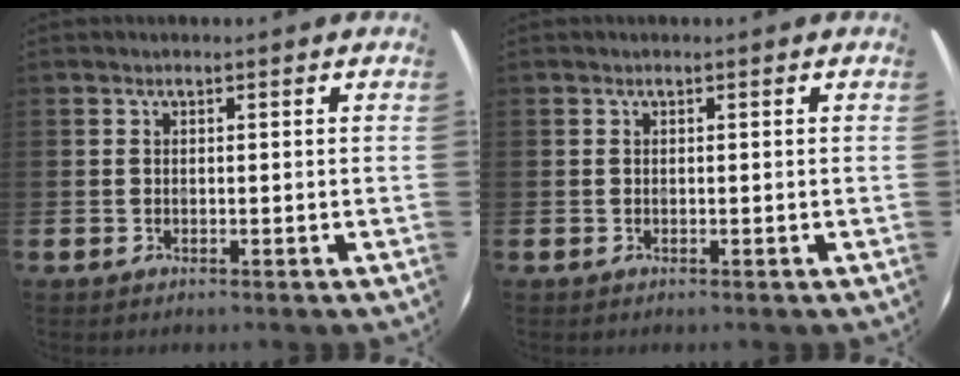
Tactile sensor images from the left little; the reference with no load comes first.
{"total": 0.0}